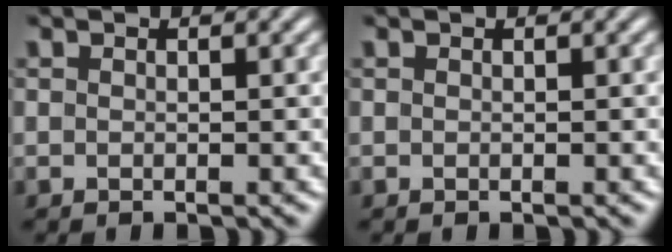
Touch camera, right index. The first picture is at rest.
{"total": 0.0}